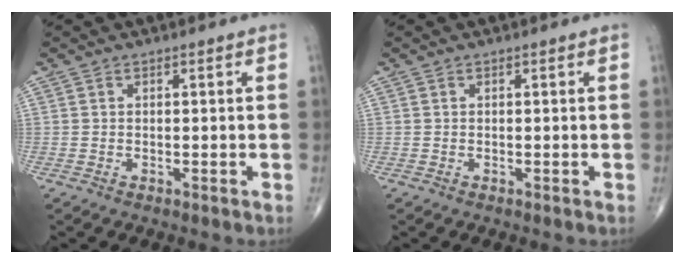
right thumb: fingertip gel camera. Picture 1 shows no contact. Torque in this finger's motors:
{"motor_torque": [0.00, 0.00, 0.00, 0.00, 0.00]}